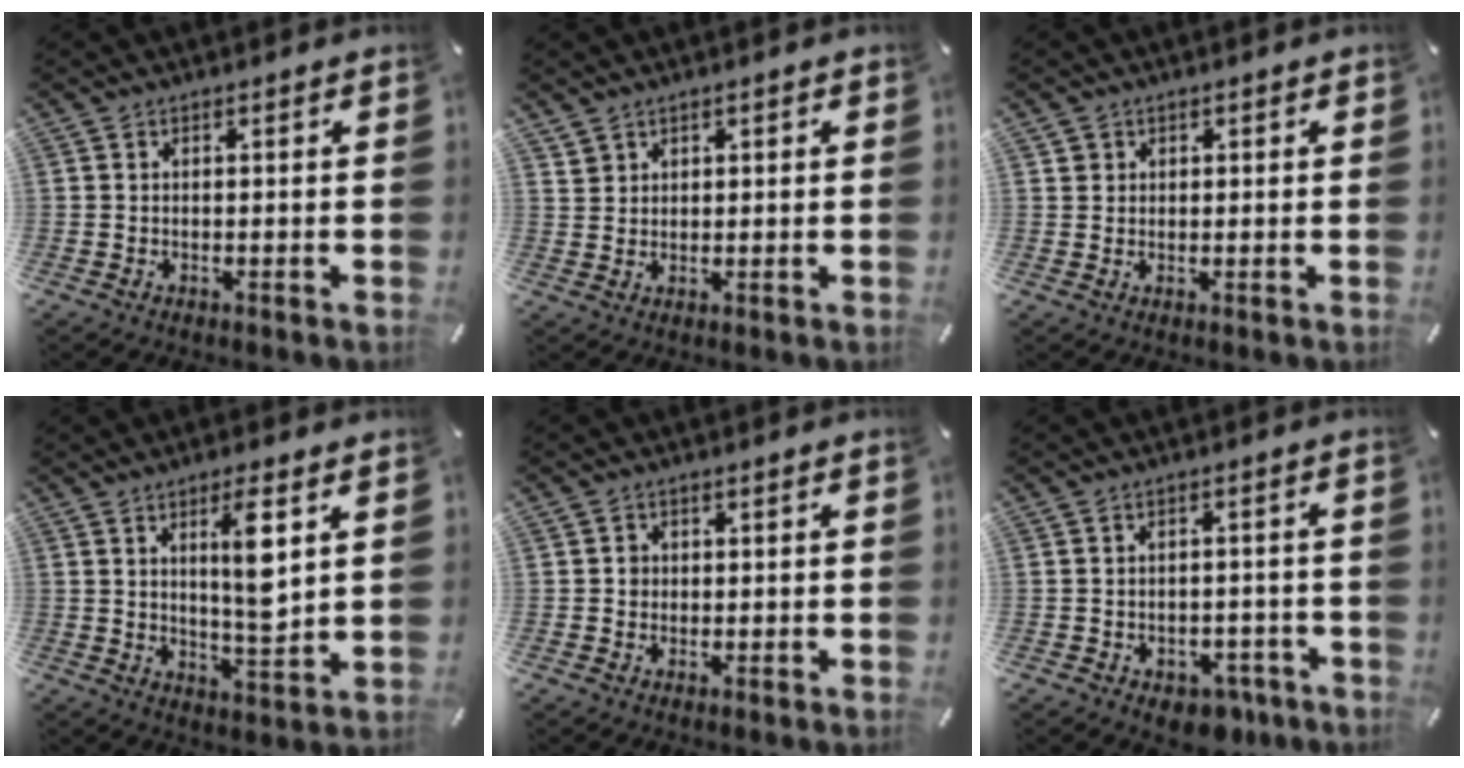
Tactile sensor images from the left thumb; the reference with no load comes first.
{"total": 2.4, "force": [1.5, 1.9, -0.1], "torque": [-0.003, 0.000, 0.029]}
{"total": 1.7, "force": [0.5, 1.6, 0.2], "torque": [0.003, 0.001, 0.006]}
{"total": 9.8, "force": [3.2, 2.1, 9.0], "torque": [-0.145, -0.012, 0.047]}
{"total": 1.9, "force": [-0.2, 1.8, 0.5], "torque": [-0.004, 0.003, -0.008]}
{"total": 5.7, "force": [-3.3, 3.6, 2.9], "torque": [-0.046, 0.022, -0.056]}